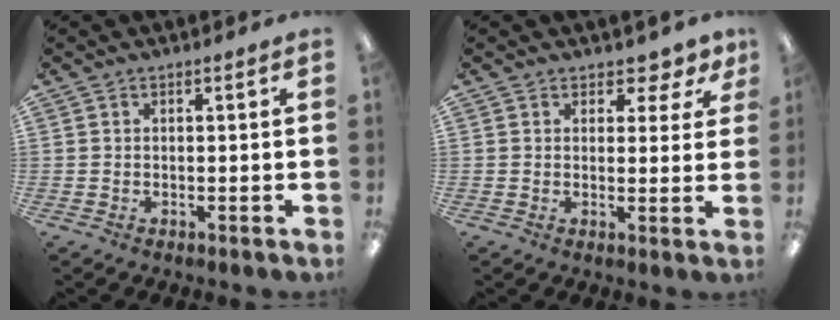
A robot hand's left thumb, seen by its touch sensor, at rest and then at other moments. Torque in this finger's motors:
{"motor_torque": [0.11, 0.09, -0.01, -0.16, 0.01]}